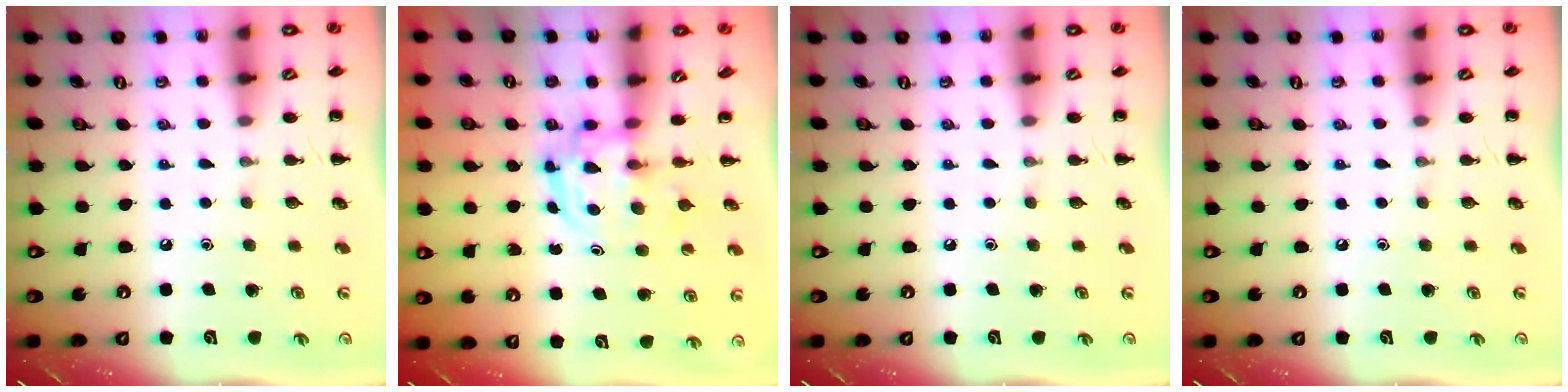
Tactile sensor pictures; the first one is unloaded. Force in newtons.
{"total": 2.7, "press": 2.7, "slide": 0.3}
{"total": 0.0}
{"total": 0.0}